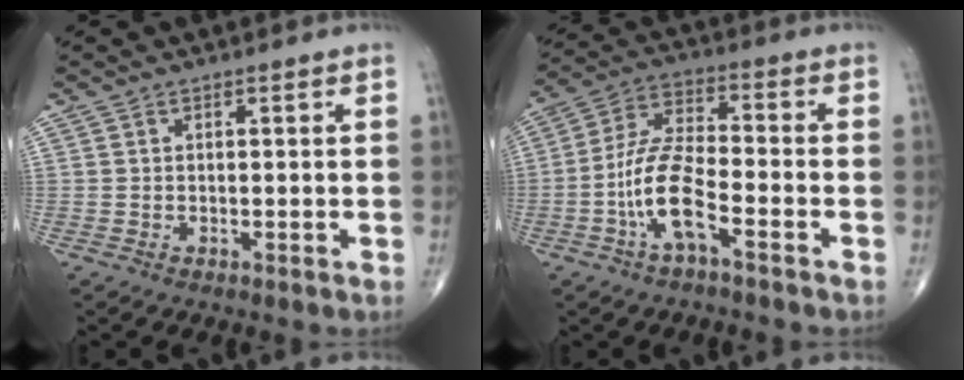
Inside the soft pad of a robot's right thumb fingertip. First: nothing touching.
{"total": 10.9, "force": [-4.4, 3.5, 9.3], "torque": [-0.197, 0.036, -0.090]}